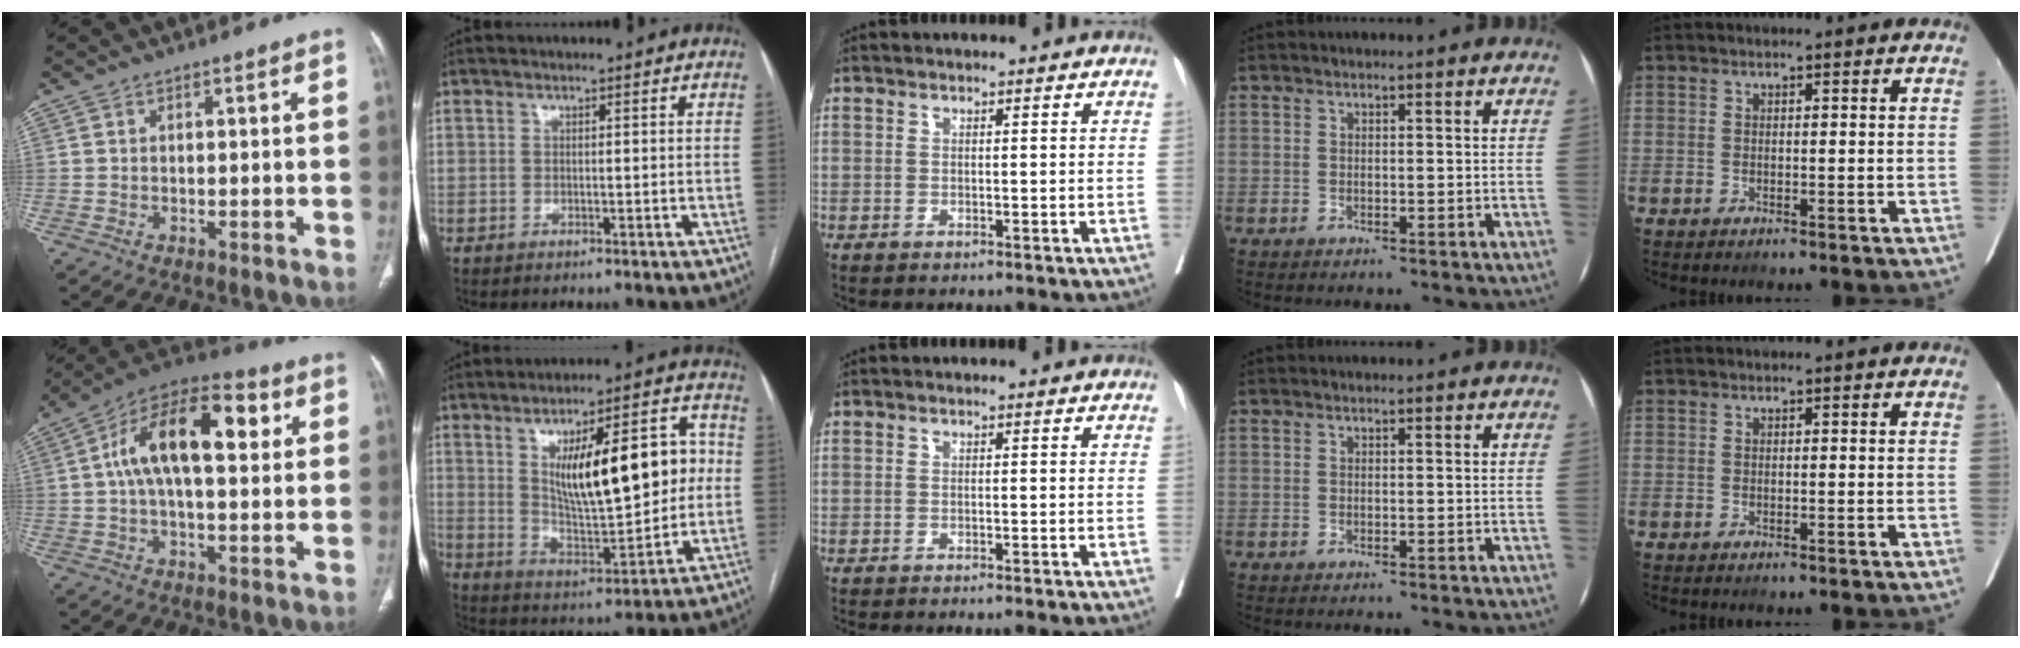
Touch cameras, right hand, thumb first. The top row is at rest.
{"thumb": {"total": 17.9, "force": [4.0, 8.6, 15.1], "torque": [-0.237, 0.032, 0.056]}, "index": {"total": 17.9, "force": [3.0, 5.3, 16.8], "torque": [-0.260, 0.021, 0.057]}, "middle": {"total": 7.6, "force": [-7.0, -0.3, 2.9], "torque": [-0.016, -0.019, -0.088]}}